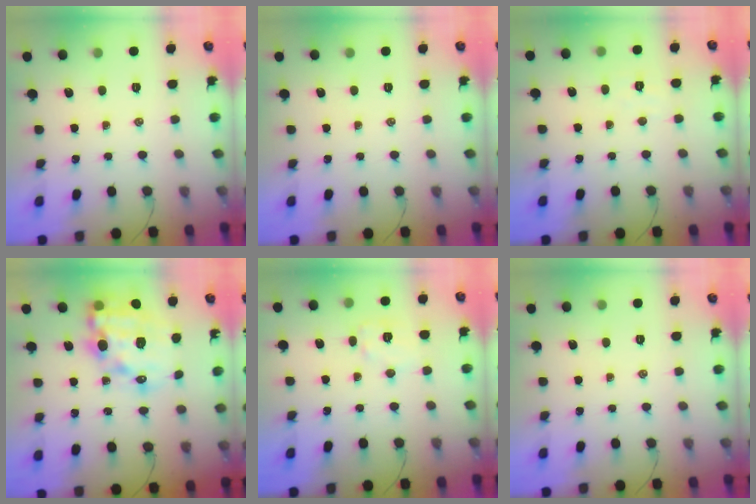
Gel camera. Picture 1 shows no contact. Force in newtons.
{"total": 0.0}
{"total": 3.2, "press": 3.1, "slide": 0.8}
{"total": 17.3, "press": 16.8, "slide": 4.1}
{"total": 6.9, "press": 6.9, "slide": 0.4}
{"total": 0.0}